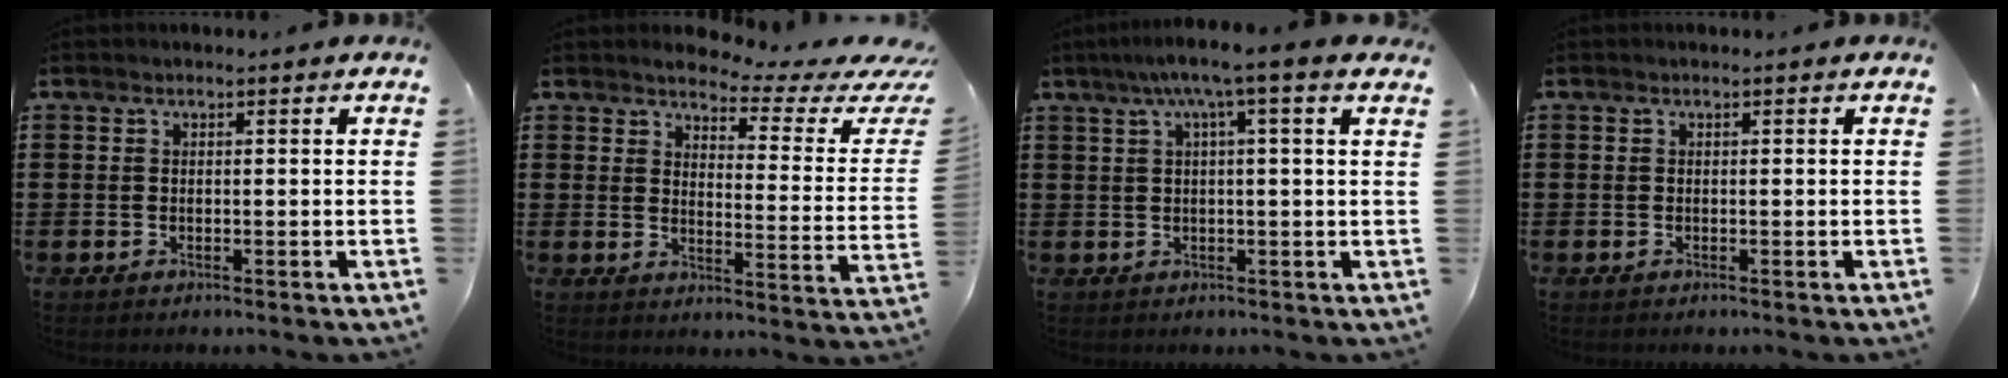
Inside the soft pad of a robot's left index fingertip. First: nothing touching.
{"total": 3.7, "force": [3.2, 0.3, 1.8], "torque": [-0.039, -0.029, 0.045]}
{"total": 4.8, "force": [2.2, -0.7, 4.2], "torque": [-0.085, 0.001, 0.034]}
{"total": 0.0}